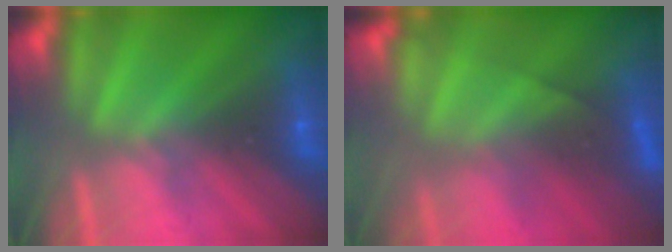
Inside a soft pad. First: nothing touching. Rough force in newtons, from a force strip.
{"total": 9.4}